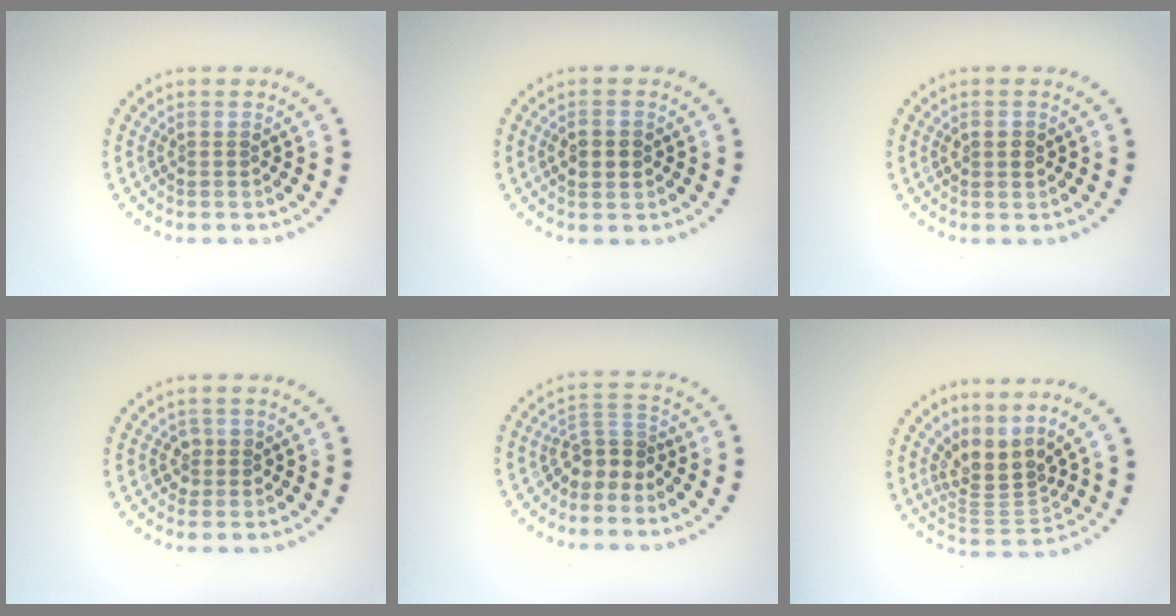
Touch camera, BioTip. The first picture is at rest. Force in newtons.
{"total": 2.5, "press": 2.5, "slide": 0.1}
{"total": 1.6, "press": 1.6, "slide": 0.1}
{"total": 1.1, "press": 1.0, "slide": 0.5}
{"total": 2.8, "press": 2.0, "slide": 2.0}
{"total": 3.6, "press": 2.4, "slide": 2.7}